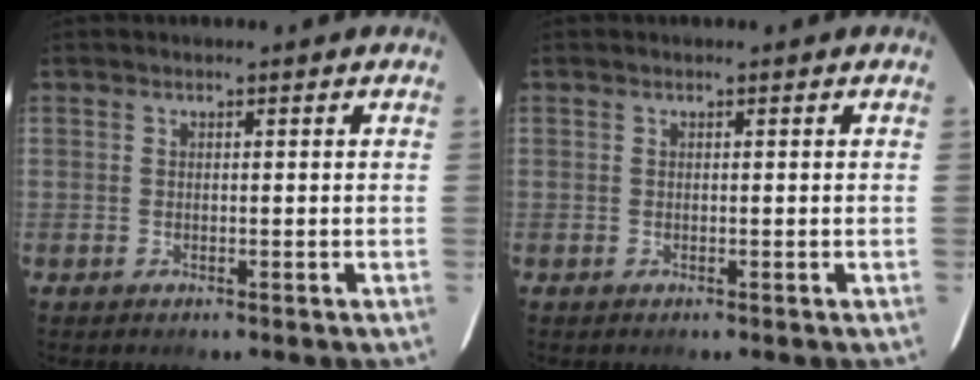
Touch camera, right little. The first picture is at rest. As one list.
[{"total": 0.0}]